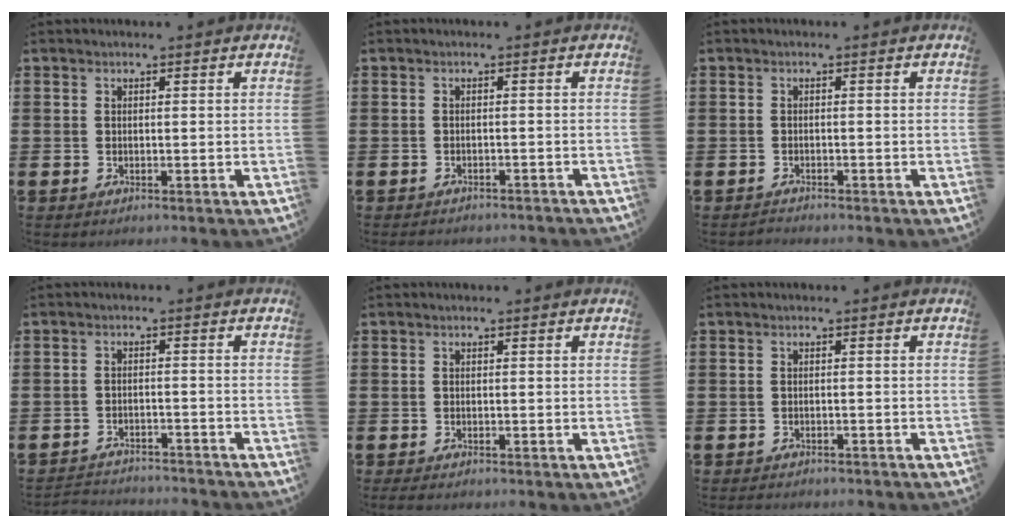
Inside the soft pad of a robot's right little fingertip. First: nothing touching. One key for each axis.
{"total": 1.0, "fx": -1.0, "fy": 0.0, "fz": -0.1, "tx": -0.001, "ty": 0.000, "tz": -0.020}
{"total": 0.6, "fx": -0.6, "fy": 0.0, "fz": -0.1, "tx": -0.001, "ty": -0.002, "tz": -0.013}
{"total": 2.4, "fx": -2.4, "fy": 0.1, "fz": -0.2, "tx": -0.003, "ty": 0.002, "tz": -0.053}
{"total": 0.6, "fx": -0.4, "fy": 0.2, "fz": 0.4, "tx": -0.009, "ty": -0.001, "tz": -0.008}
{"total": 0.8, "fx": -0.8, "fy": 0.0, "fz": 0.0, "tx": -0.002, "ty": -0.001, "tz": -0.017}